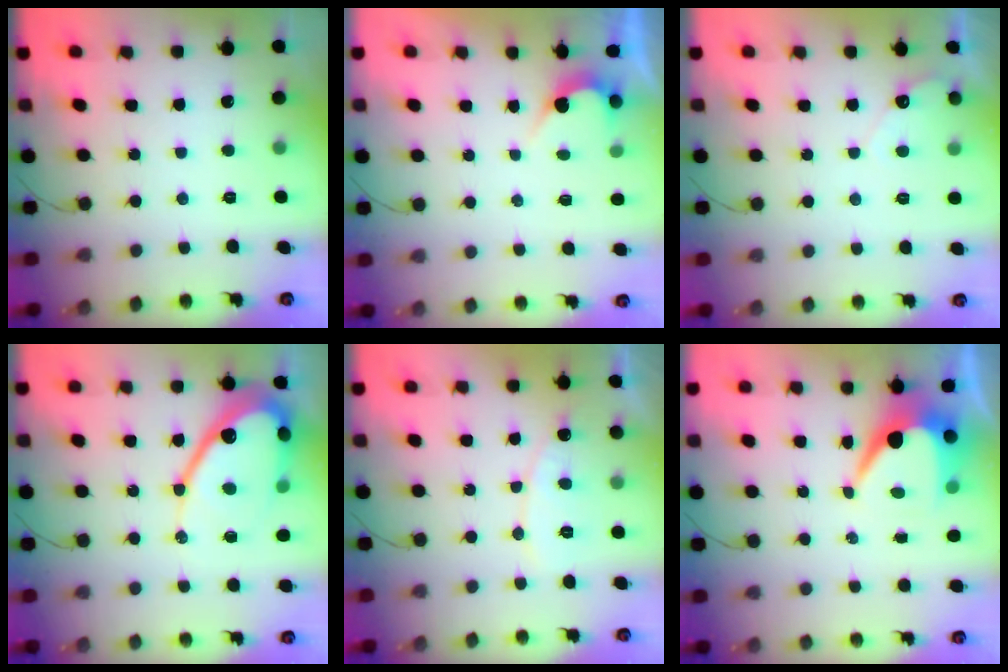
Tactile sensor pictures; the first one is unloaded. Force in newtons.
{"total": 2.7, "press": 2.7, "slide": 0.2}
{"total": 3.8, "press": 3.8, "slide": 0.2}
{"total": 17.4, "press": 17.3, "slide": 1.4}
{"total": 7.3, "press": 7.3, "slide": 0.6}
{"total": 8.3, "press": 8.3, "slide": 0.4}